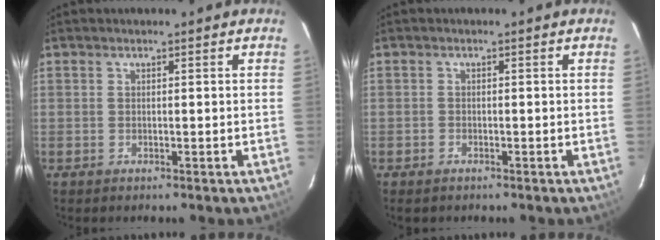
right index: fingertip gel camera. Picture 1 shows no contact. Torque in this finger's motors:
{"motor_torque": [0.24, -0.27, -0.06, -0.07]}